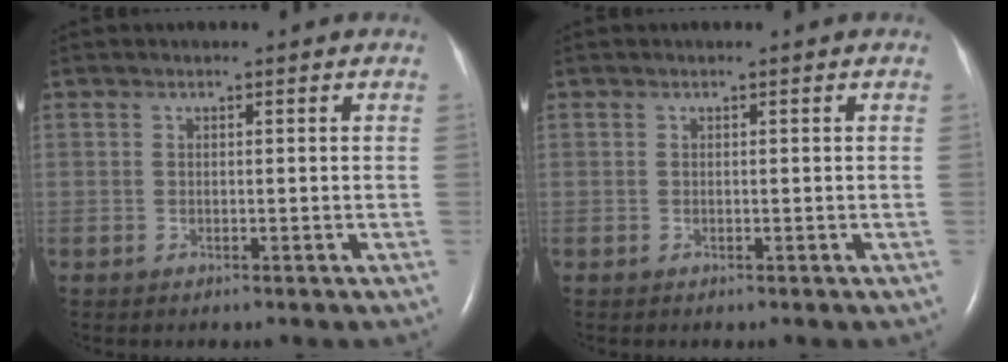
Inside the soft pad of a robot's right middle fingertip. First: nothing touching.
{"total": 0.0}